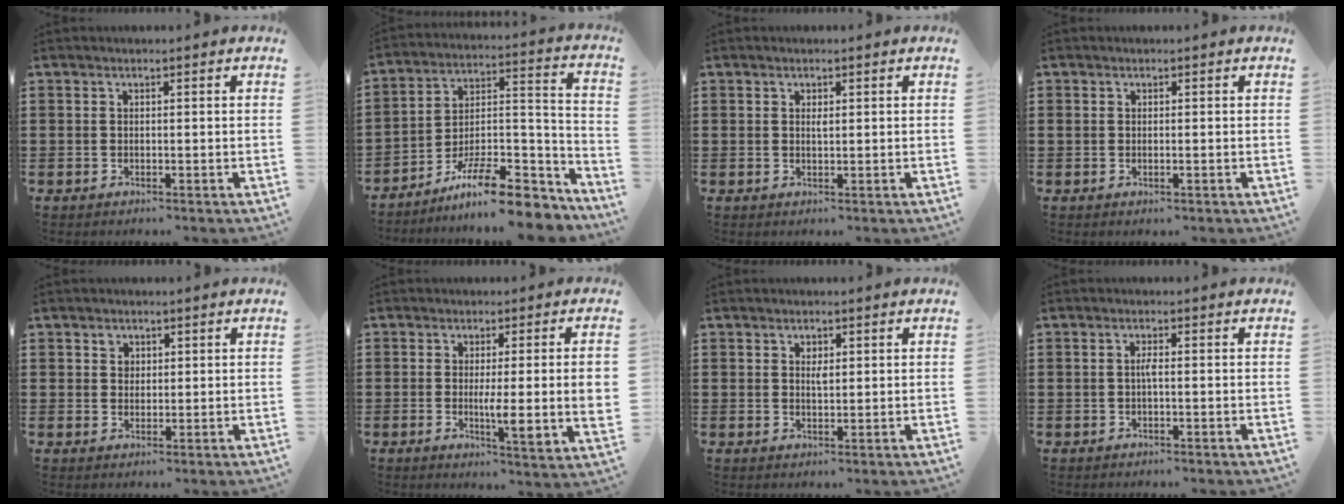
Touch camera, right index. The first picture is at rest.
{"total": 12.6, "force": [-10.2, 2.7, 7.0], "torque": [-0.109, 0.032, -0.187]}
{"total": 0.9, "force": [0.3, 0.4, 0.8], "torque": [-0.017, 0.001, 0.006]}
{"total": 0.6, "force": [-0.1, 0.3, 0.5], "torque": [-0.011, -0.002, -0.001]}
{"total": 1.7, "force": [0.9, 1.4, 0.4], "torque": [-0.014, 0.006, 0.018]}
{"total": 6.7, "force": [-0.2, 0.6, 6.6], "torque": [-0.116, -0.014, -0.007]}
{"total": 1.5, "force": [0.6, 0.8, 1.2], "torque": [-0.017, 0.001, 0.009]}
{"total": 1.5, "force": [-0.3, 0.2, 1.4], "torque": [-0.030, -0.001, -0.006]}